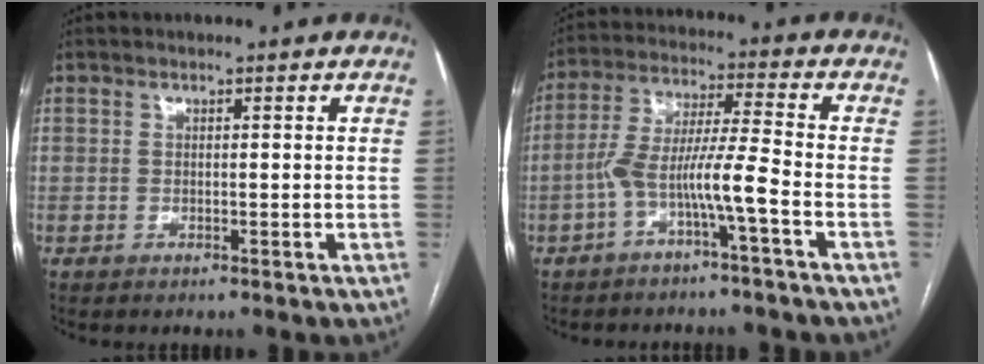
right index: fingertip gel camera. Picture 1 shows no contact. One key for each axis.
{"total": 8.2, "fx": -3.6, "fy": -0.6, "fz": 7.3, "tx": -0.144, "ty": 0.027, "tz": -0.067}